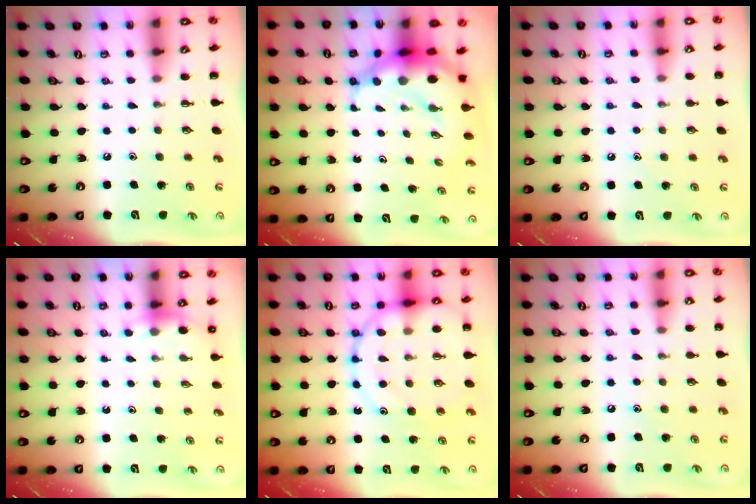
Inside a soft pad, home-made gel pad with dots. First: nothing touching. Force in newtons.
{"total": 10.3, "press": 10.0, "slide": 2.7}
{"total": 5.4, "press": 5.2, "slide": 1.6}
{"total": 3.9, "press": 3.7, "slide": 1.2}
{"total": 18.3, "press": 18.2, "slide": 2.1}
{"total": 6.3, "press": 6.1, "slide": 1.6}